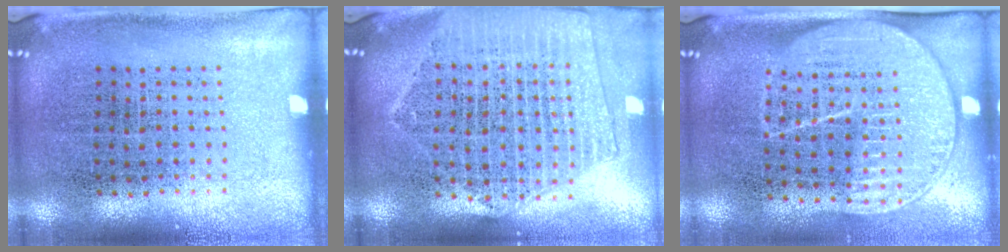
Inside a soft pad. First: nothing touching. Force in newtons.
{"total": 2.1, "press": 1.9, "slide": 0.8}
{"total": 1.8, "press": 1.5, "slide": 1.0}